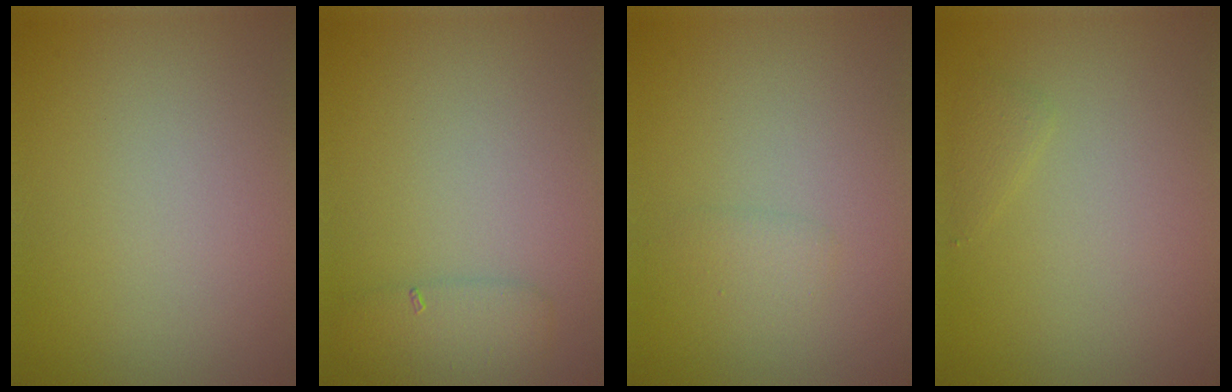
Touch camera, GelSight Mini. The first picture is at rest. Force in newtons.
{"total": 1.9, "press": 1.9, "slide": 0.1}
{"total": 0.9, "press": 0.9, "slide": 0.1}
{"total": 0.8, "press": 0.8, "slide": 0.0}